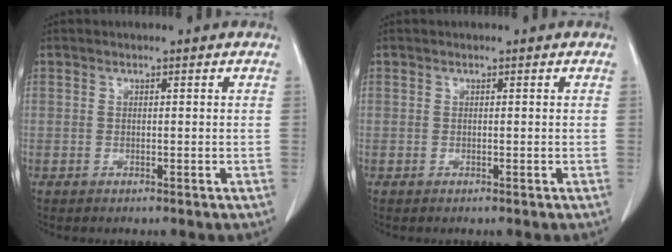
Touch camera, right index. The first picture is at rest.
{"total": 0.0}